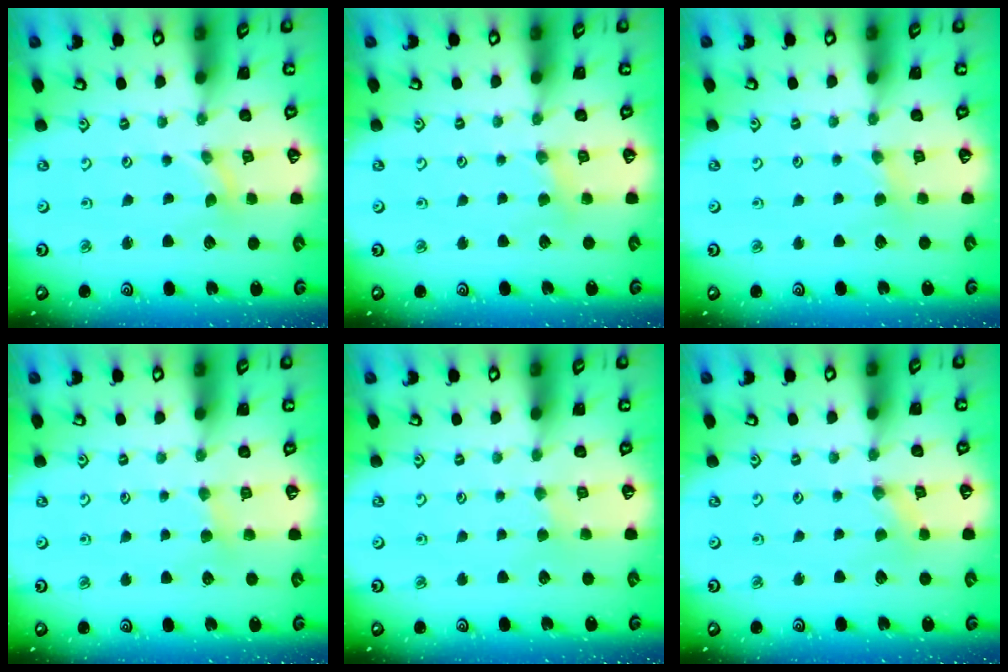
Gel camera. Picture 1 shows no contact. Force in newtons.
{"total": 3.2, "press": 3.2, "slide": 0.5}
{"total": 2.2, "press": 2.2, "slide": 0.4}
{"total": 3.1, "press": 3.0, "slide": 0.6}
{"total": 1.7, "press": 1.6, "slide": 0.3}
{"total": 0.0}